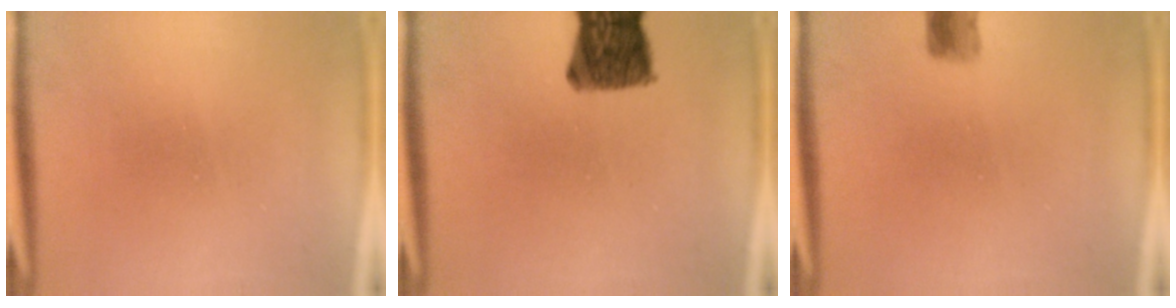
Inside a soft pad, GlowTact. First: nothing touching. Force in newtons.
{"total": 10.1}
{"total": 2.4}